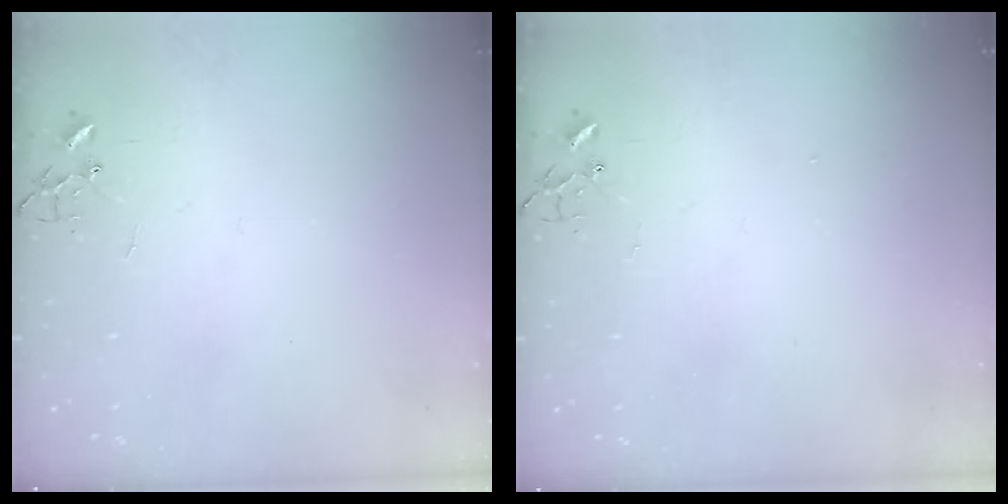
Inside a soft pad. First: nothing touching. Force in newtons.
{"total": 1.3, "press": 1.2, "slide": 0.1}